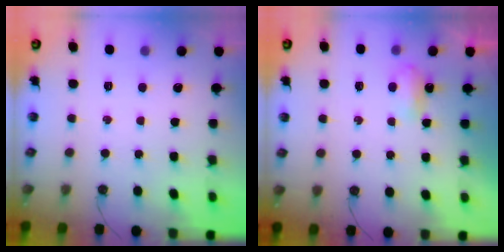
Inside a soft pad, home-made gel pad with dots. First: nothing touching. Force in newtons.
{"total": 3.4, "press": 3.3, "slide": 0.4}